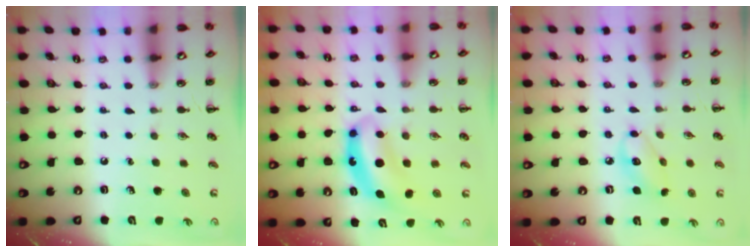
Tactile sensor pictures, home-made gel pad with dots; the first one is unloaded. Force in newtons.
{"total": 7.6, "press": 7.5, "slide": 1.3}
{"total": 6.9, "press": 6.9, "slide": 0.6}